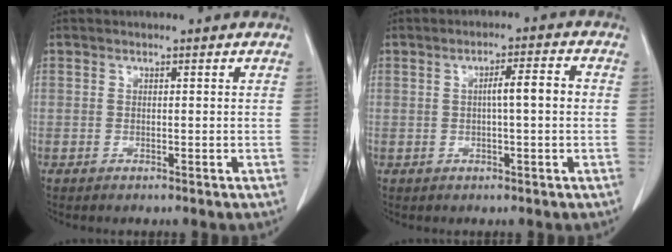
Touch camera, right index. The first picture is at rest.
{"total": 4.9, "force": [0.3, 0.7, 4.9], "torque": [-0.083, 0.015, 0.005]}